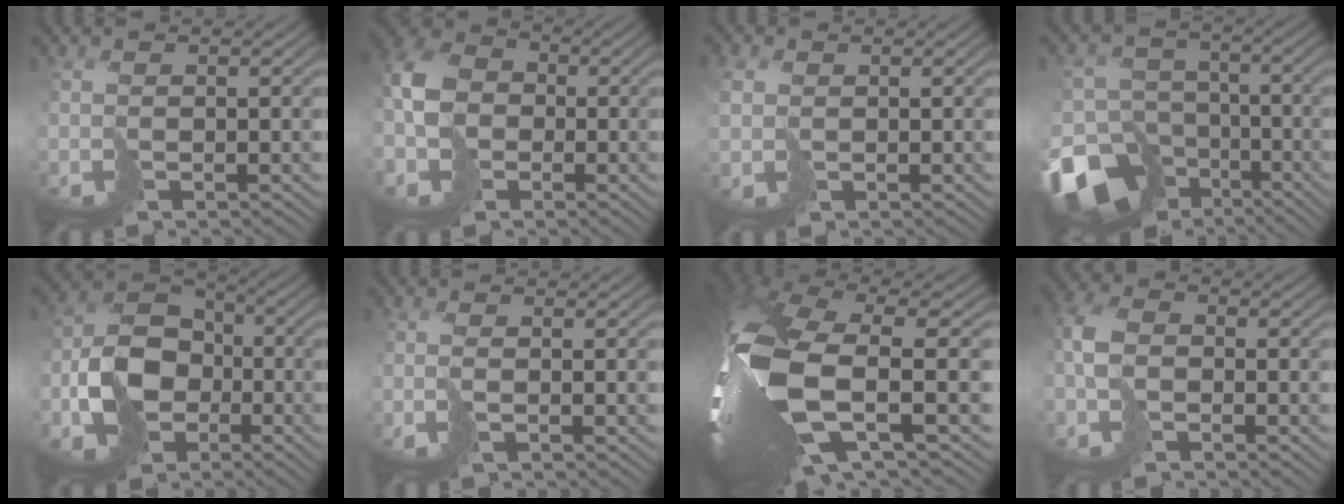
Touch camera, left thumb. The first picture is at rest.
{"total": 8.6, "force": [-2.0, 6.9, 4.7], "torque": [-0.139, -0.016, -0.042]}
{"total": 2.0, "force": [0.7, 1.7, 0.8], "torque": [-0.033, -0.001, 0.018]}
{"total": 17.2, "force": [-10.4, 12.5, 5.5], "torque": [-0.164, -0.057, -0.151]}
{"total": 9.8, "force": [-3.4, 7.6, 5.1], "torque": [-0.110, -0.019, -0.071]}
{"total": 1.6, "force": [-0.8, 0.4, 1.4], "torque": [-0.030, -0.001, -0.021]}
{"total": 16.4, "force": [-0.9, 7.3, 14.7], "torque": [-0.352, -0.041, 0.022]}
{"total": 4.8, "force": [-1.4, 3.2, 3.4], "torque": [-0.094, 0.000, -0.035]}